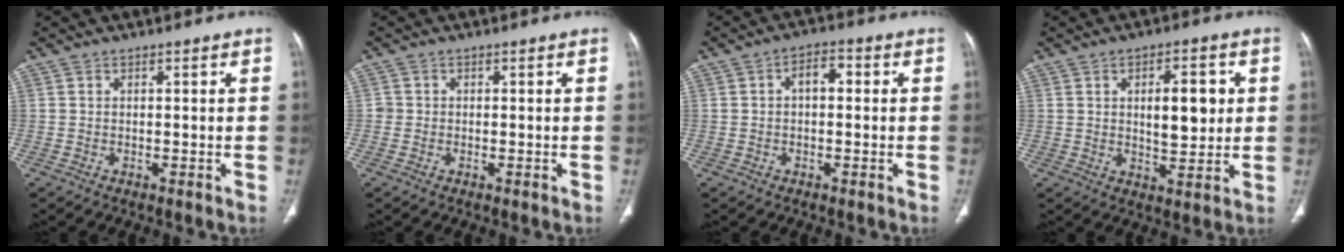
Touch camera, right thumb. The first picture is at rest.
{"total": 0.9, "force": [-0.1, 0.9, 0.1], "torque": [0.005, 0.005, -0.002]}
{"total": 4.1, "force": [0.4, 2.4, 3.4], "torque": [-0.046, 0.015, 0.001]}
{"total": 9.2, "force": [1.9, 4.1, 8.1], "torque": [-0.099, -0.007, 0.034]}